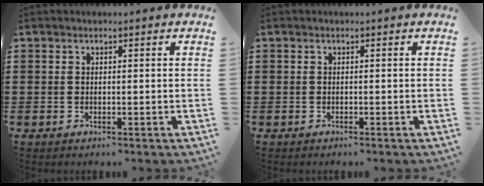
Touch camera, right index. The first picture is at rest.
{"total": 0.0}